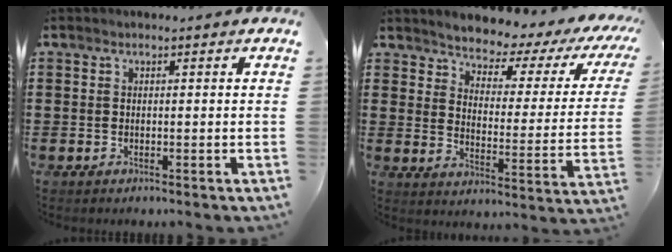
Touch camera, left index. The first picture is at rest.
{"total": 3.1, "force": [3.0, 0.5, 0.6], "torque": [-0.037, -0.032, 0.040]}